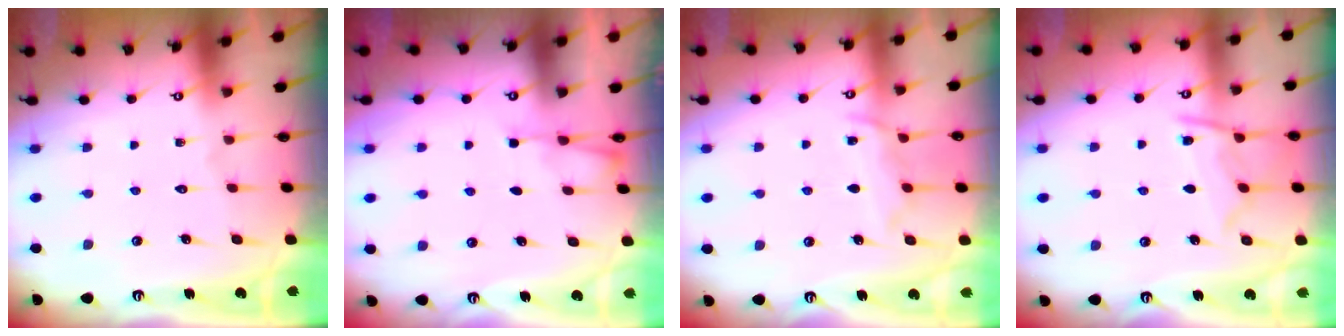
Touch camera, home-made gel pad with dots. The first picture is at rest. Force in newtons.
{"total": 3.7, "press": 3.7, "slide": 0.5}
{"total": 8.1, "press": 8.0, "slide": 0.9}
{"total": 9.8, "press": 9.7, "slide": 1.0}